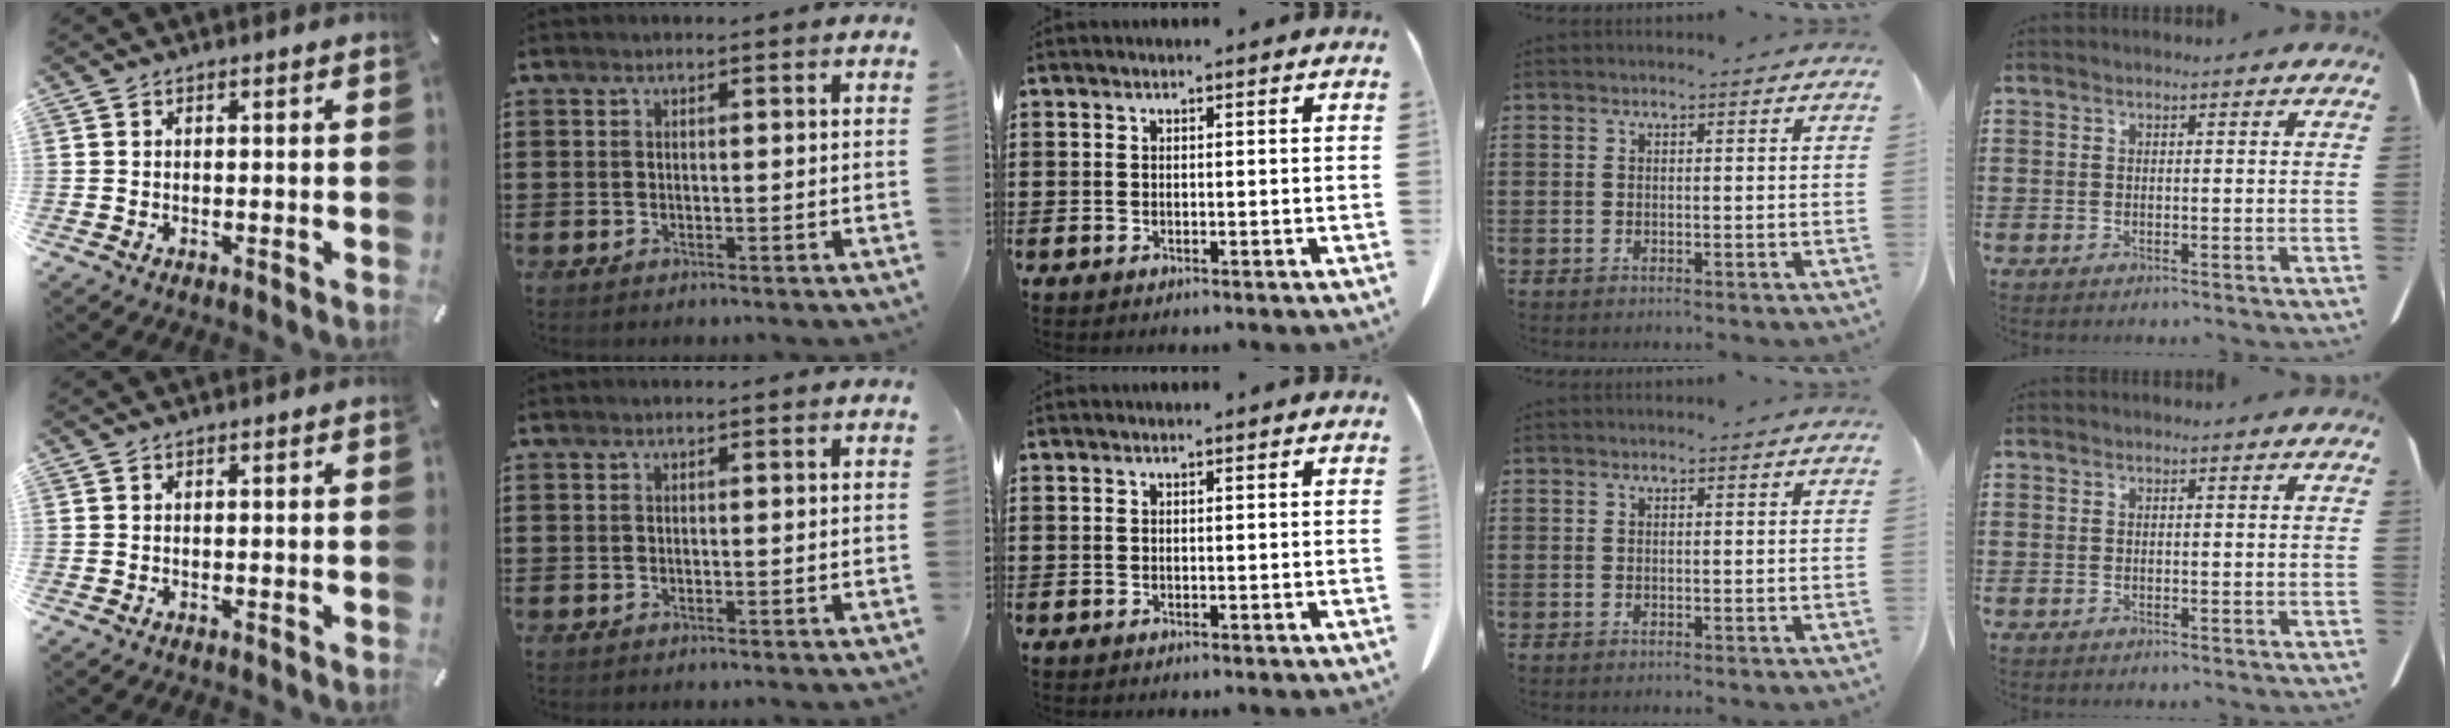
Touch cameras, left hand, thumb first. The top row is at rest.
{}